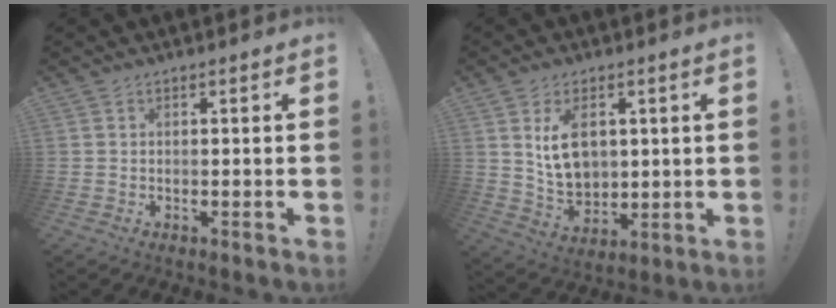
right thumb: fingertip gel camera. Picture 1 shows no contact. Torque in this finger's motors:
{"motor_torque": [-0.22, 0.73, 0.35, 0.42, 0.17]}